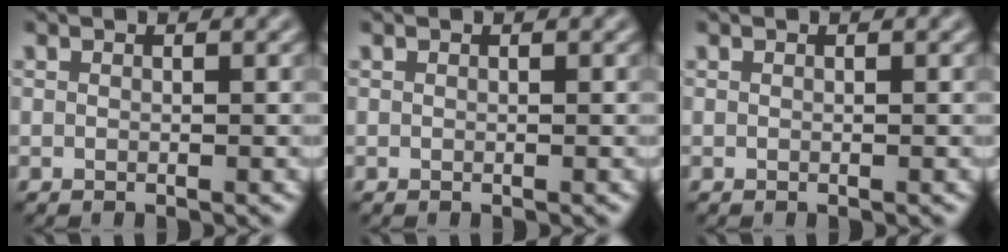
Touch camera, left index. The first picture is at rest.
{"total": 0.0}
{"total": 0.0}